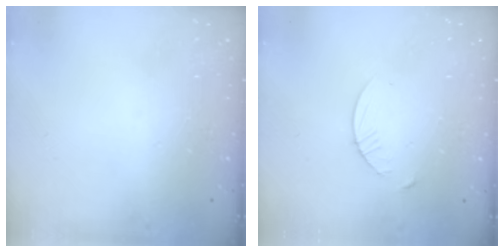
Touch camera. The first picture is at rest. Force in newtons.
{"total": 3.1, "press": 3.1, "slide": 0.4}